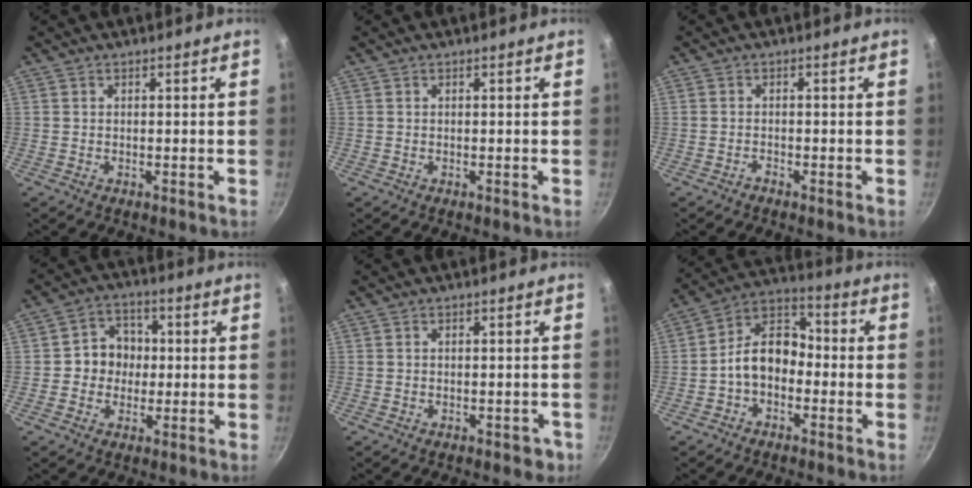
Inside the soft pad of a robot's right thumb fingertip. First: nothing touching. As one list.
[{"total": 0.0}, {"total": 0.8, "force": [-0.8, 0.2, 0.1], "torque": [-0.005, 0.009, -0.018]}, {"total": 7.4, "force": [-0.1, 6.7, 3.2], "torque": [-0.007, 0.013, -0.013]}, {"total": 2.2, "force": [-1.1, 1.4, 1.3], "torque": [-0.003, 0.018, -0.001]}, {"total": 10.3, "force": [-2.3, 7.3, 6.8], "torque": [-0.080, 0.049, -0.059]}]